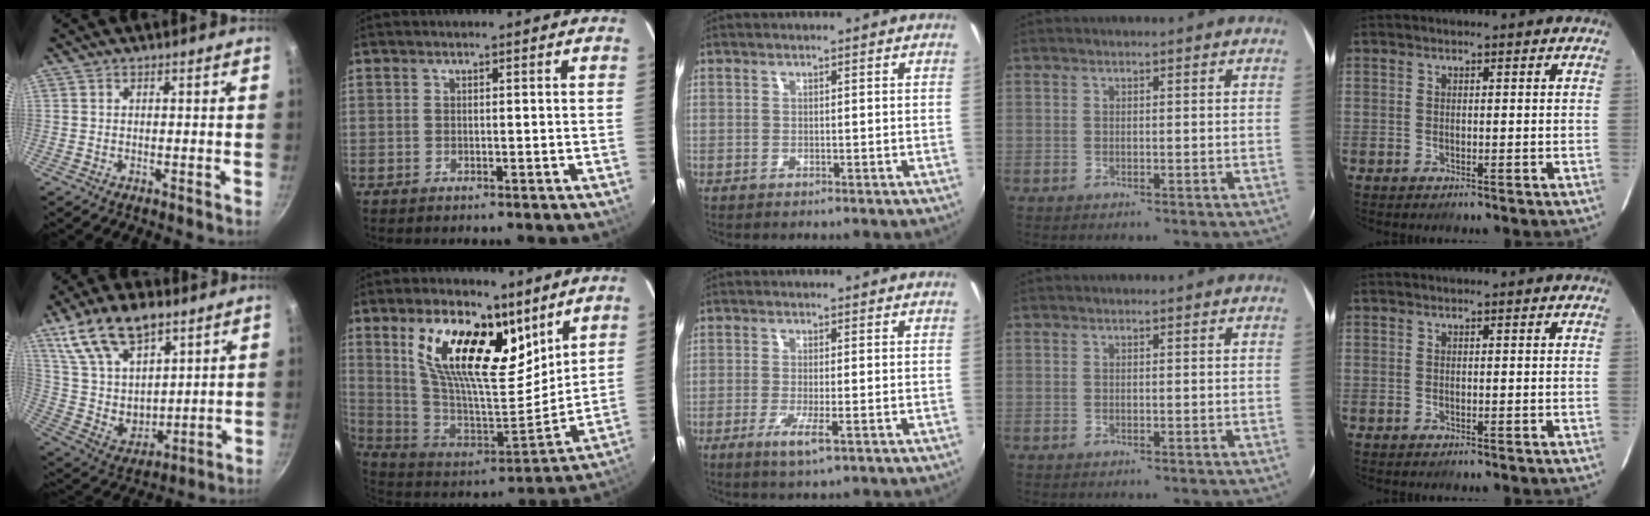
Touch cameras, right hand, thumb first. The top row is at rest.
{"thumb": {"total": 18.9, "force": [10.5, 10.5, 11.7], "torque": [-0.178, -0.042, 0.210]}, "index": {"total": 21.2, "force": [11.1, 9.6, 15.3], "torque": [-0.289, 0.008, 0.206]}, "middle": {"total": 4.5, "force": [-2.0, 0.5, 4.0], "torque": [-0.087, -0.014, -0.037]}}